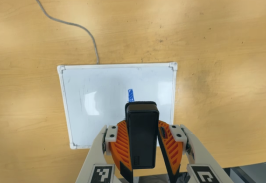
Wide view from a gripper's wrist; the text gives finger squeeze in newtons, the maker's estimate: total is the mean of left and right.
{"total": 8.9, "left": 8.5, "right": 9.4}